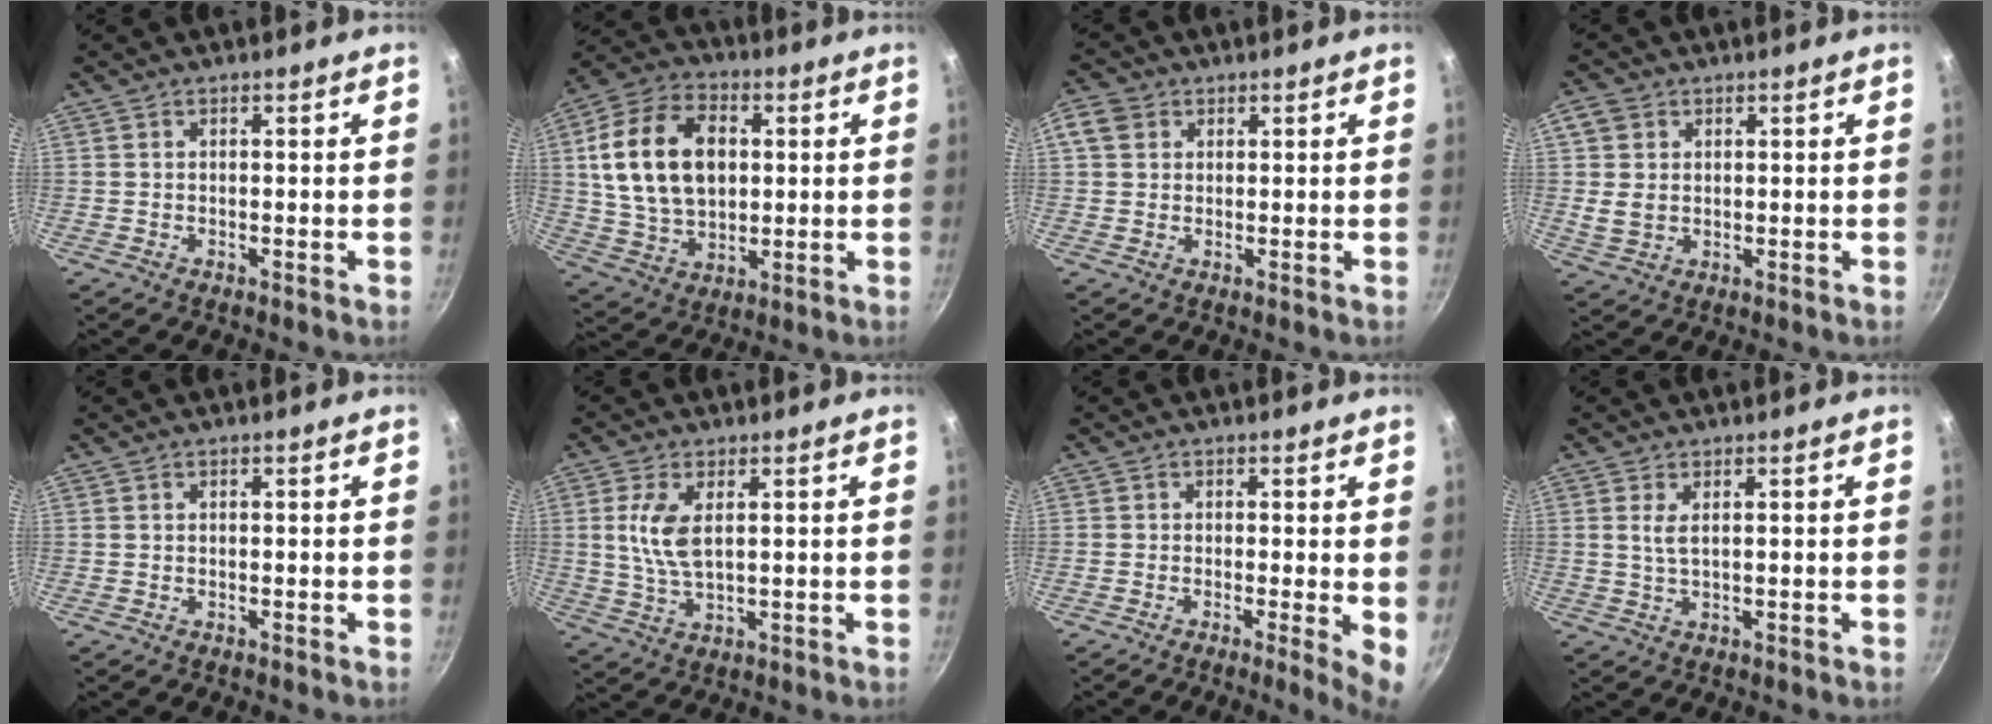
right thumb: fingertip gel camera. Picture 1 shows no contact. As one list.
[{"total": 18.7, "force": [3.1, 12.8, 13.4], "torque": [-0.227, 0.004, 0.054]}, {"total": 4.3, "force": [1.4, 3.6, 1.9], "torque": [-0.023, 0.003, 0.020]}, {"total": 5.5, "force": [1.0, 4.6, 2.8], "torque": [-0.039, -0.007, 0.017]}, {"total": 0.0}, {"total": 7.2, "force": [1.7, 3.4, 6.1], "torque": [-0.125, -0.005, 0.035]}, {"total": 4.7, "force": [-0.4, 0.9, 4.6], "torque": [-0.056, -0.009, -0.007]}, {"total": 2.4, "force": [0.7, 0.9, 2.1], "torque": [-0.043, -0.006, 0.016]}]